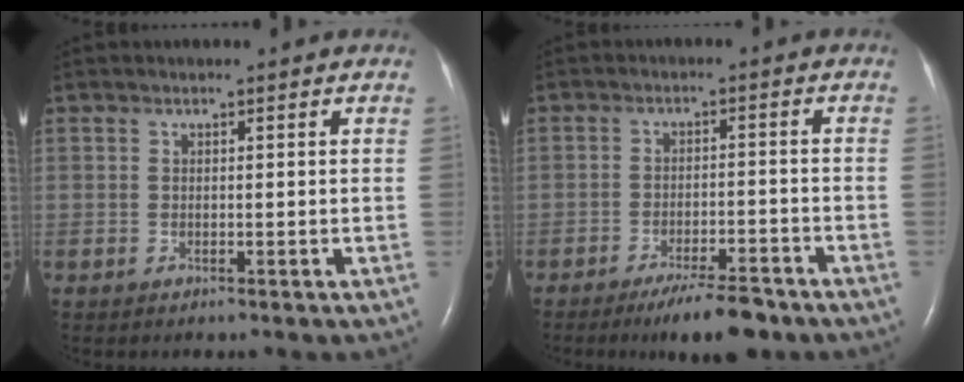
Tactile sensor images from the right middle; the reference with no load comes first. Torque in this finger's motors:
{"motor_torque": [1.11, -1.03, 0.29, 0.09]}